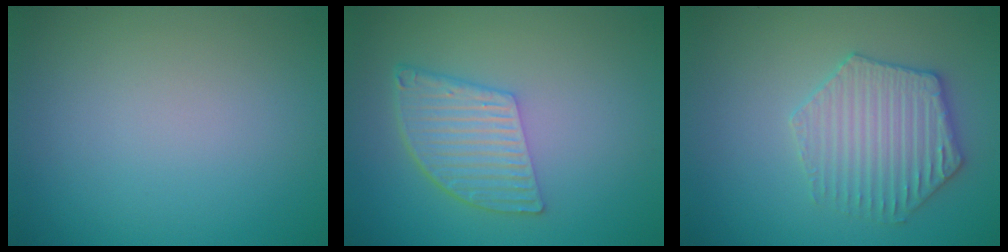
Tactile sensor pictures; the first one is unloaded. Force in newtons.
{"total": 5.1, "press": 3.7, "slide": 3.6}
{"total": 3.9, "press": 3.9, "slide": 0.3}